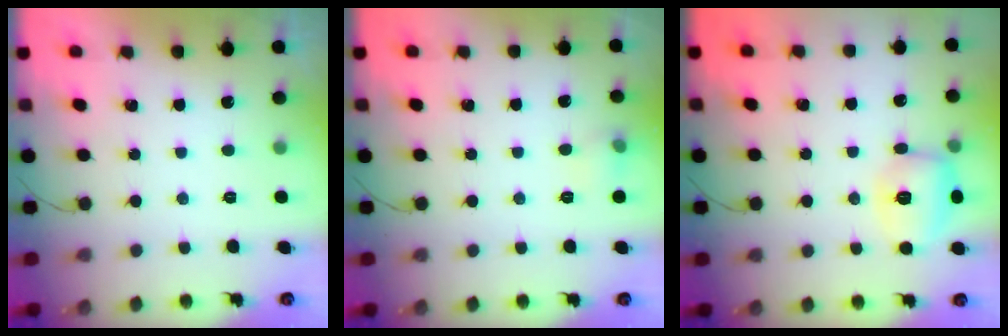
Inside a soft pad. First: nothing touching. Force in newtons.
{"total": 5.3, "press": 5.1, "slide": 1.5}
{"total": 10.4, "press": 10.2, "slide": 1.7}